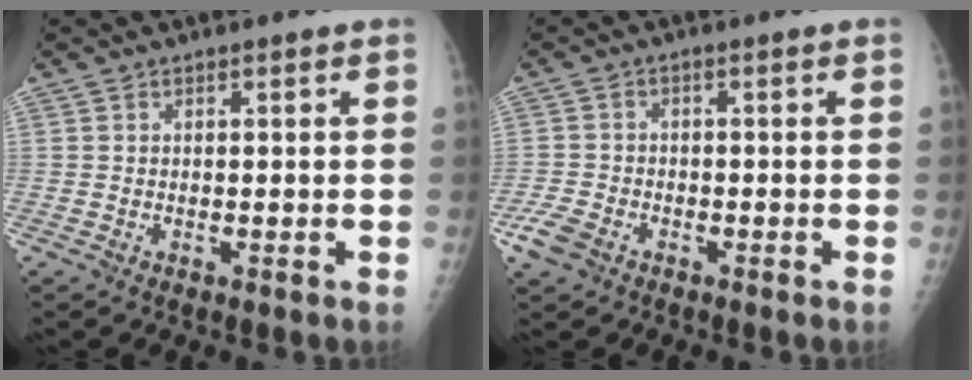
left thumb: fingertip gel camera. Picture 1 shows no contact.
{"total": 4.5, "force": [-2.6, 2.9, 2.3], "torque": [-0.056, 0.008, -0.047]}